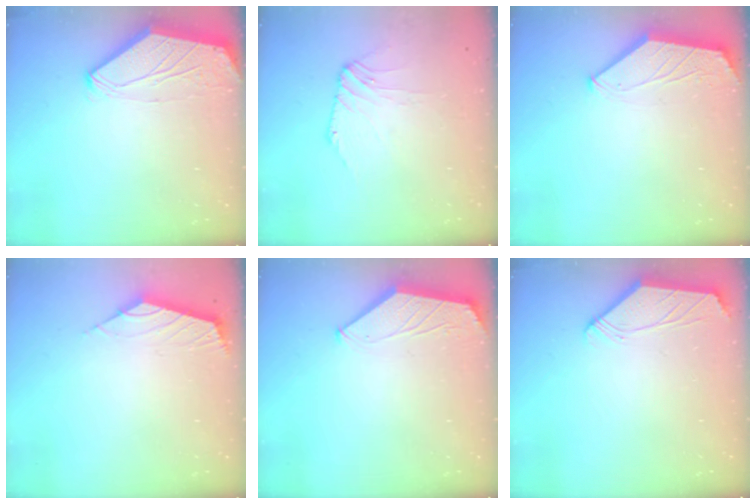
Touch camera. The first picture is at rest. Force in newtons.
{"total": 2.4, "press": 2.3, "slide": 0.5}
{"total": 1.6, "press": 1.6, "slide": 0.3}
{"total": 2.5, "press": 2.4, "slide": 0.7}
{"total": 1.5, "press": 1.5, "slide": 0.4}
{"total": 1.4, "press": 1.3, "slide": 0.3}